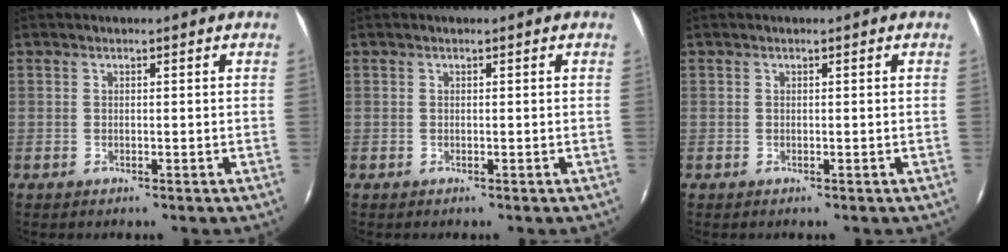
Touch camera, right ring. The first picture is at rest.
{"total": 0.0}
{"total": 0.0}